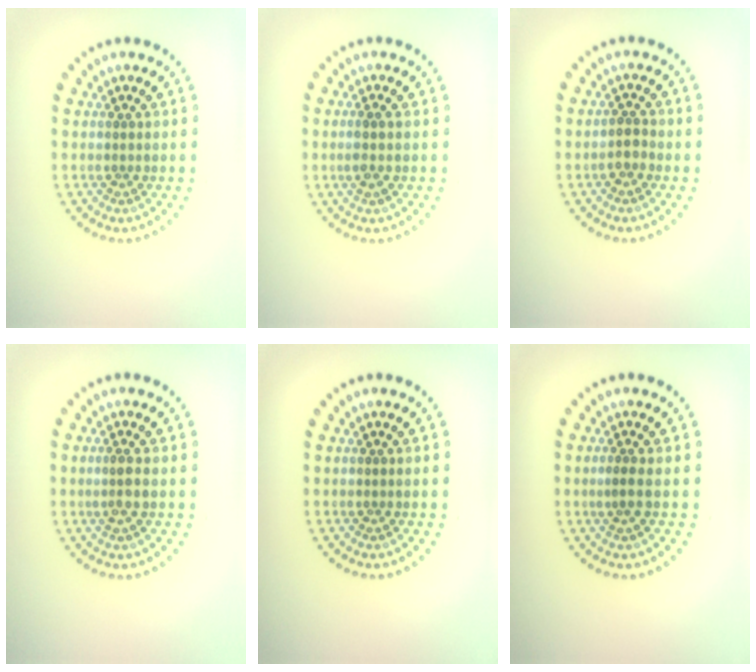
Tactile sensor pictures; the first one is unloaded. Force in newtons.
{"total": 1.5, "press": 1.3, "slide": 0.8}
{"total": 1.3, "press": 1.1, "slide": 0.6}
{"total": 1.7, "press": 1.3, "slide": 1.1}
{"total": 0.0}
{"total": 1.3, "press": 1.0, "slide": 0.8}